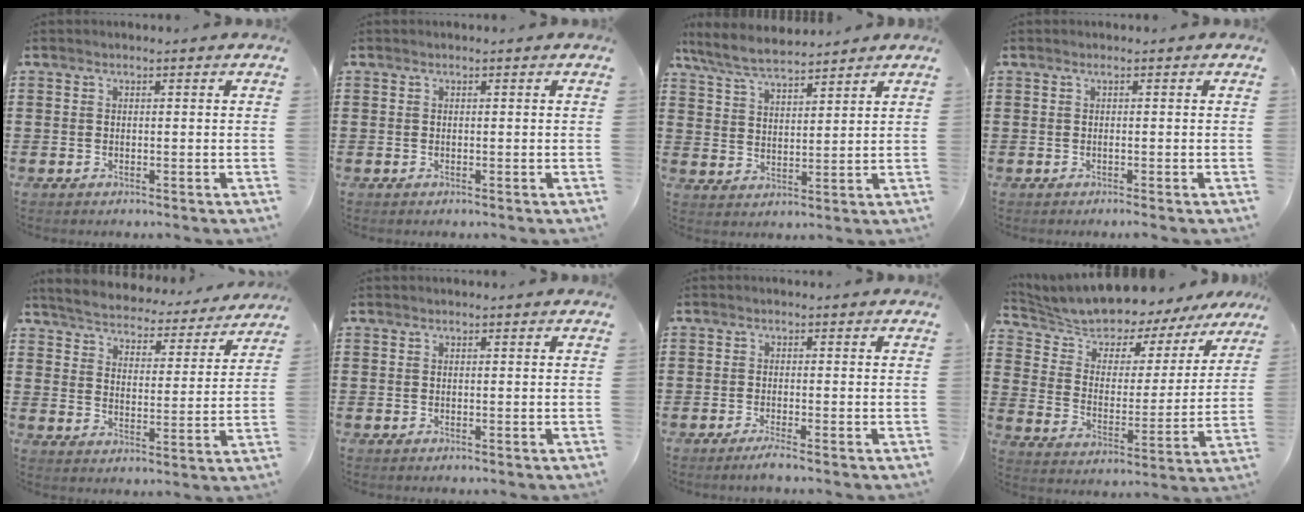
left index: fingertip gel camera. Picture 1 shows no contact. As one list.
[{"total": 0.0}, {"total": 6.6, "force": [6.0, 1.1, 2.5], "torque": [-0.069, -0.016, 0.109]}, {"total": 0.9, "force": [-0.1, -0.3, 0.8], "torque": [-0.014, -0.004, -0.003]}, {"total": 4.6, "force": [4.6, 0.0, 0.4], "torque": [-0.035, -0.039, 0.074]}, {"total": 0.0}, {"total": 1.6, "force": [-1.1, -0.2, 1.2], "torque": [-0.020, -0.002, -0.020]}, {"total": 6.4, "force": [6.3, 1.3, 0.6], "torque": [-0.052, -0.056, 0.106]}]